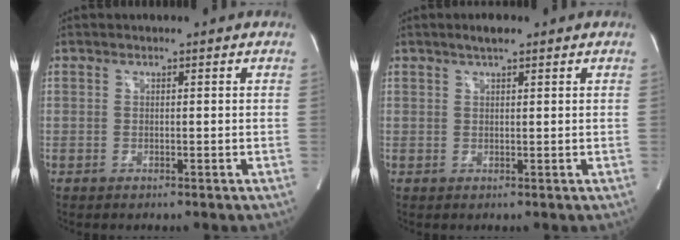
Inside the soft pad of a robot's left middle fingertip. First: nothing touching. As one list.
[{"total": 2.3, "force": [1.6, 0.4, 1.5], "torque": [-0.032, 0.009, 0.027]}]